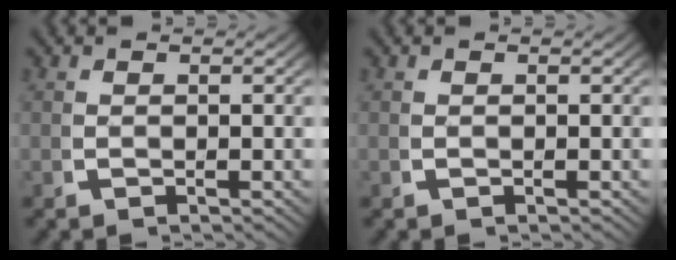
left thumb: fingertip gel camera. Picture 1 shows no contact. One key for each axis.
{"total": 0.0}